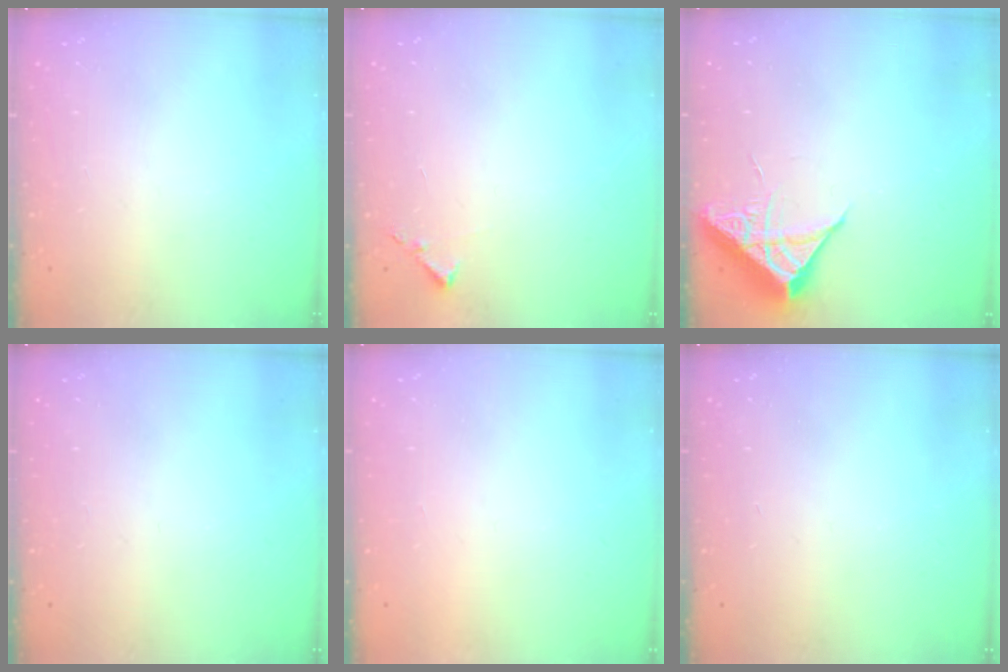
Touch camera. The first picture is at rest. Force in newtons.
{"total": 5.2, "press": 5.2, "slide": 0.6}
{"total": 6.4, "press": 6.4, "slide": 0.4}
{"total": 0.0}
{"total": 1.5, "press": 1.5, "slide": 0.1}
{"total": 0.0}